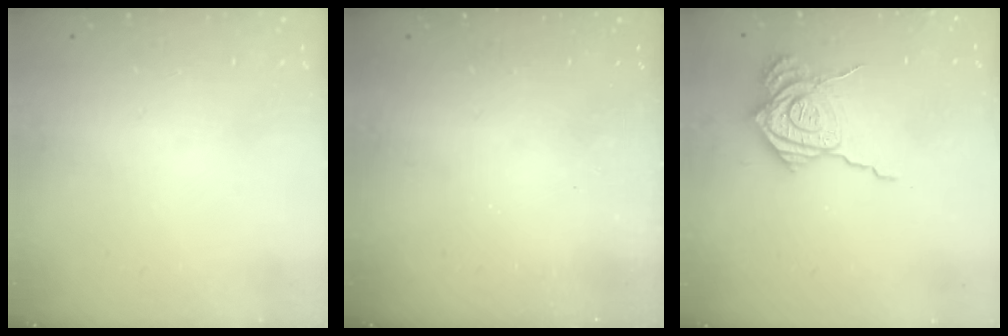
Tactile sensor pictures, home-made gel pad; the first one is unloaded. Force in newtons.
{"total": 2.3, "press": 2.1, "slide": 1.0}
{"total": 17.4, "press": 17.3, "slide": 1.7}